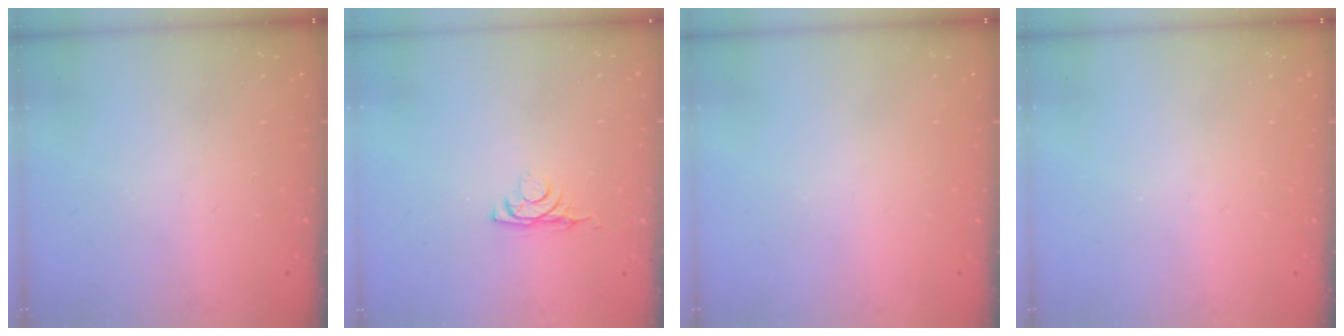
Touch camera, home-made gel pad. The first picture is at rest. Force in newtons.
{"total": 3.4, "press": 3.3, "slide": 0.6}
{"total": 0.0}
{"total": 0.0}